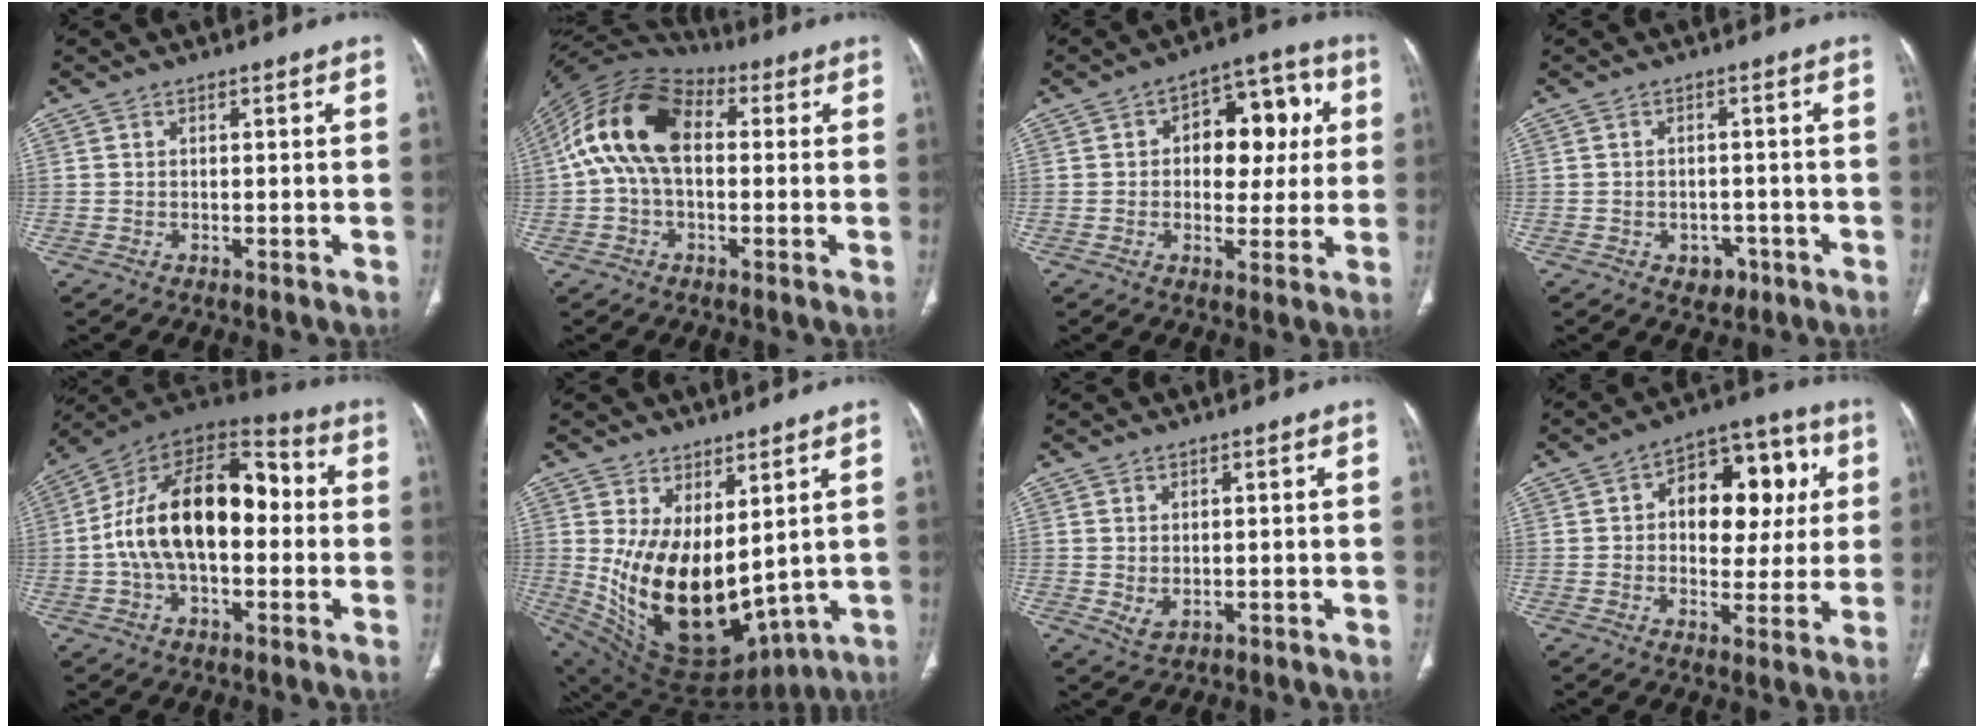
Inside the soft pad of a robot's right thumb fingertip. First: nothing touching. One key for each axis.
{"total": 15.7, "fx": 2.0, "fy": 9.6, "fz": 12.2, "tx": -0.226, "ty": 0.043, "tz": 0.026}
{"total": 13.4, "fx": 2.1, "fy": 8.4, "fz": 10.2, "tx": -0.079, "ty": 0.024, "tz": 0.026}
{"total": 3.9, "fx": -1.8, "fy": 3.0, "fz": 1.7, "tx": -0.003, "ty": 0.013, "tz": -0.017}
{"total": 21.4, "fx": -0.1, "fy": 12.1, "fz": 17.6, "tx": -0.290, "ty": 0.047, "tz": -0.007}
{"total": 19.0, "fx": 2.3, "fy": 10.6, "fz": 15.7, "tx": -0.255, "ty": -0.049, "tz": 0.085}
{"total": 2.4, "fx": 0.0, "fy": 1.6, "fz": 1.9, "tx": -0.036, "ty": -0.005, "tz": 0.012}
{"total": 16.8, "fx": 3.4, "fy": 10.5, "fz": 12.6, "tx": -0.112, "ty": 0.021, "tz": 0.048}